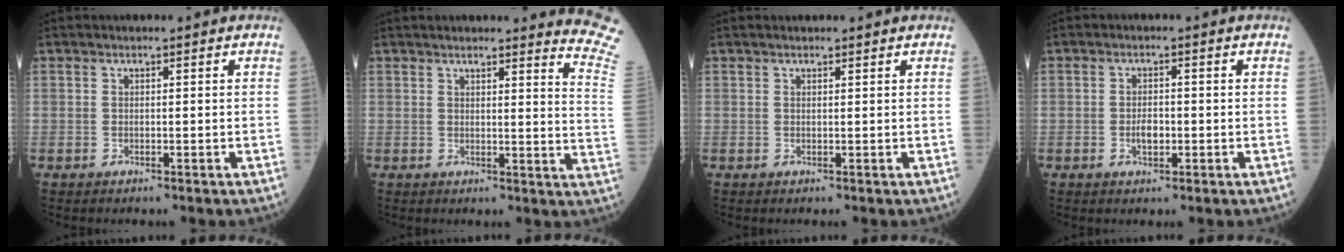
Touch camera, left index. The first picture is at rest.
{"total": 11.7, "force": [11.4, -1.1, 2.6], "torque": [-0.009, -0.106, 0.095]}
{"total": 1.4, "force": [1.3, 0.2, 0.5], "torque": [-0.009, 0.017, 0.022]}
{"total": 2.3, "force": [-0.6, 1.2, 1.9], "torque": [-0.036, 0.003, -0.009]}